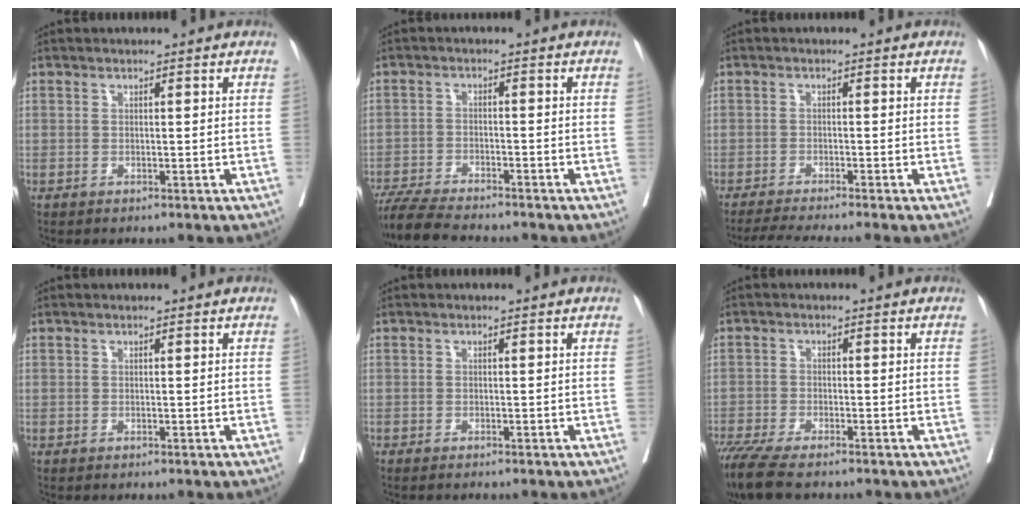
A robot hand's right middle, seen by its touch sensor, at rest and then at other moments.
{"total": 8.3, "force": [-7.5, 0.7, 3.6], "torque": [-0.061, -0.023, -0.127]}
{"total": 5.9, "force": [-5.0, -1.3, 2.8], "torque": [-0.036, -0.015, -0.081]}
{"total": 0.0}
{"total": 0.7, "force": [-0.7, 0.0, 0.3], "torque": [-0.006, -0.001, -0.009]}
{"total": 7.8, "force": [-6.3, 1.1, 4.5], "torque": [-0.079, -0.018, -0.109]}